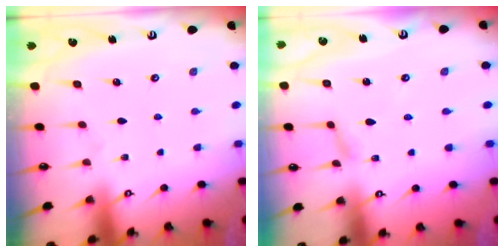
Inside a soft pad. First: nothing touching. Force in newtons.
{"total": 2.8, "press": 2.8, "slide": 0.3}